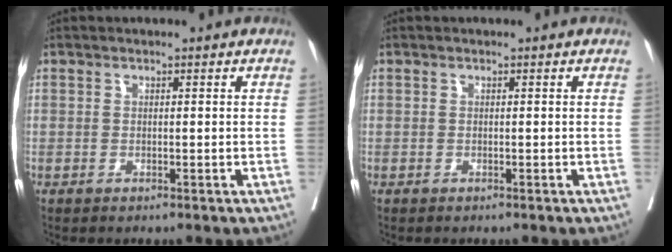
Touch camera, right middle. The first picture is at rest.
{"total": 0.0}